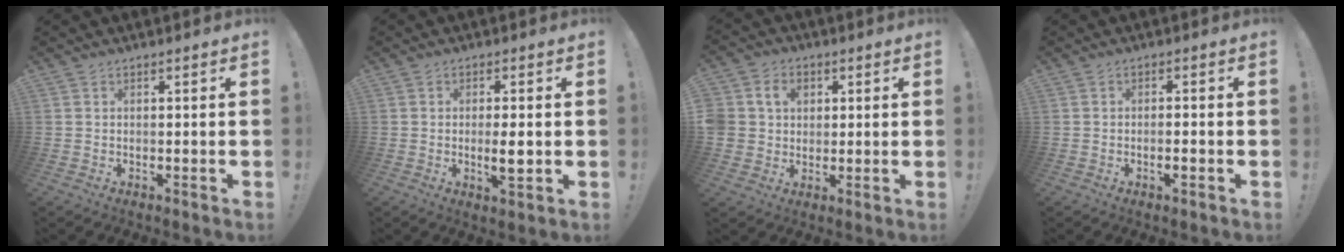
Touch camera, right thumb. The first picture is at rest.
{"total": 5.1, "force": [-0.7, 1.0, 4.9], "torque": [-0.079, -0.009, -0.013]}
{"total": 8.0, "force": [2.5, 6.9, 3.1], "torque": [-0.064, 0.001, 0.051]}
{"total": 2.2, "force": [-1.1, 0.2, 1.9], "torque": [-0.035, 0.003, -0.018]}